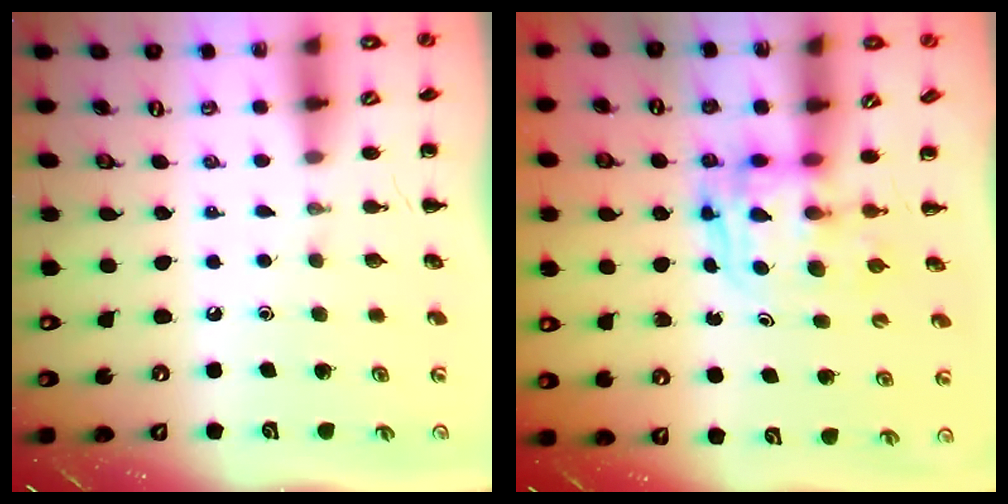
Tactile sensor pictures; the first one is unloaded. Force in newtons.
{"total": 2.7, "press": 2.7, "slide": 0.2}